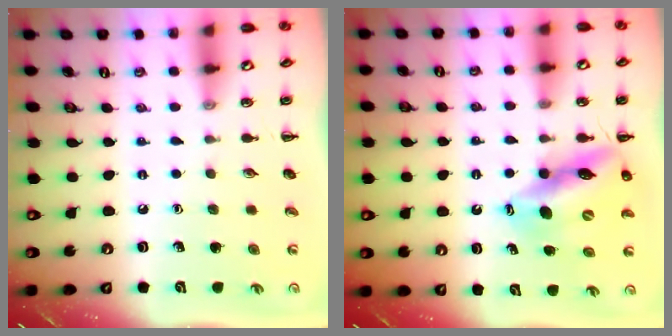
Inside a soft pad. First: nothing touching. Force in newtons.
{"total": 13.6, "press": 13.0, "slide": 3.9}